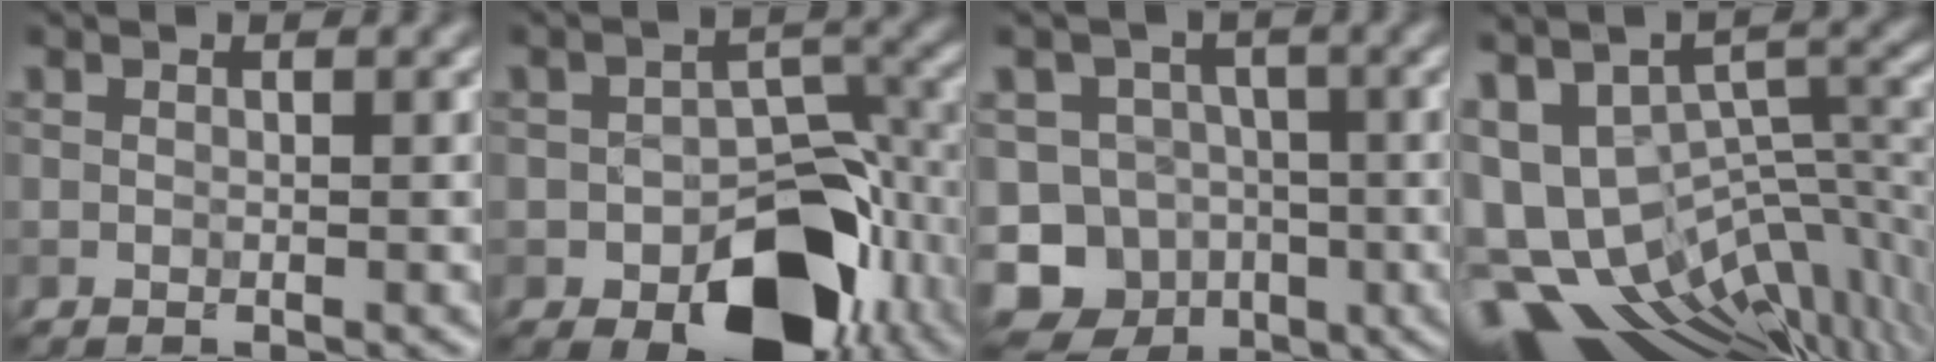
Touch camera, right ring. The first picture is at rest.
{"total": 11.0, "force": [-5.3, 6.3, 7.3], "torque": [-0.096, -0.012, -0.073]}
{"total": 11.4, "force": [-6.7, 8.8, 2.3], "torque": [-0.037, -0.011, -0.097]}
{"total": 13.9, "force": [-1.7, 8.1, 11.2], "torque": [-0.206, -0.015, 0.027]}